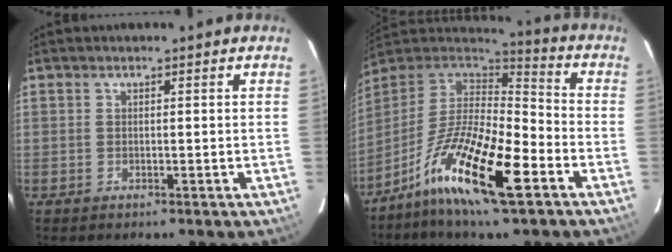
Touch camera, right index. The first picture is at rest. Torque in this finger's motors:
{"motor_torque": [1.09, -1.05, 1.05, 0.21]}